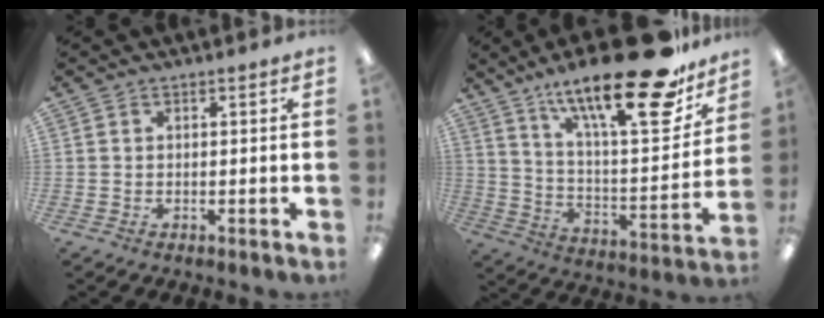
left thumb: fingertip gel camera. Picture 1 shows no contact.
{"total": 26.1, "force": [17.7, 6.8, 17.9], "torque": [-0.265, -0.117, 0.284]}